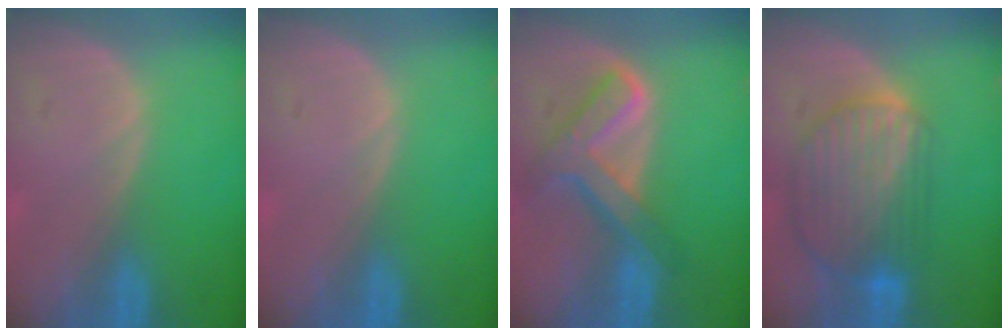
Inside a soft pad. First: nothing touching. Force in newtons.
{"total": 0.0}
{"total": 8.0, "press": 6.7, "slide": 4.3}
{"total": 9.9, "press": 8.4, "slide": 5.2}